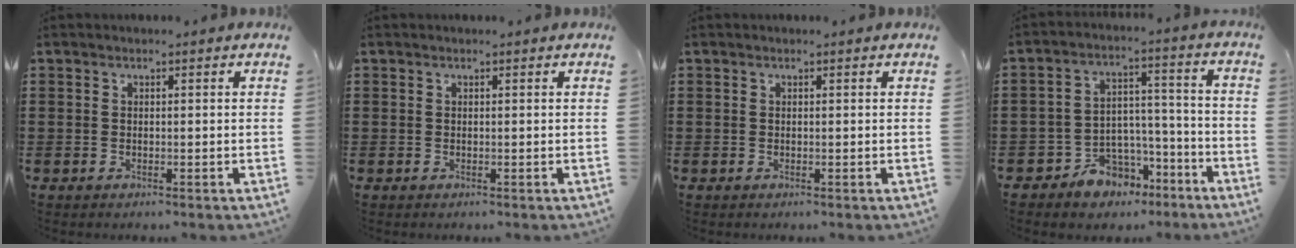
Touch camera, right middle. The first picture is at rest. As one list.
[{"total": 0.0}, {"total": 0.0}, {"total": 6.2, "force": [-5.0, 3.6, 0.2], "torque": [-0.011, 0.018, -0.098]}]